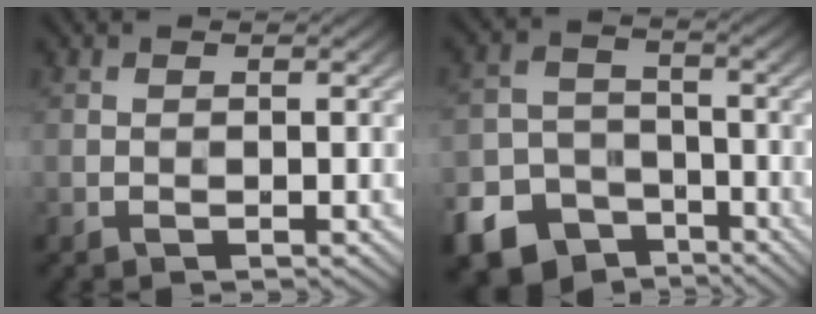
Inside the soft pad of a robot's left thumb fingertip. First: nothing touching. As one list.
[{"total": 11.2, "force": [-7.3, 7.5, 3.9], "torque": [-0.109, -0.035, -0.106]}]